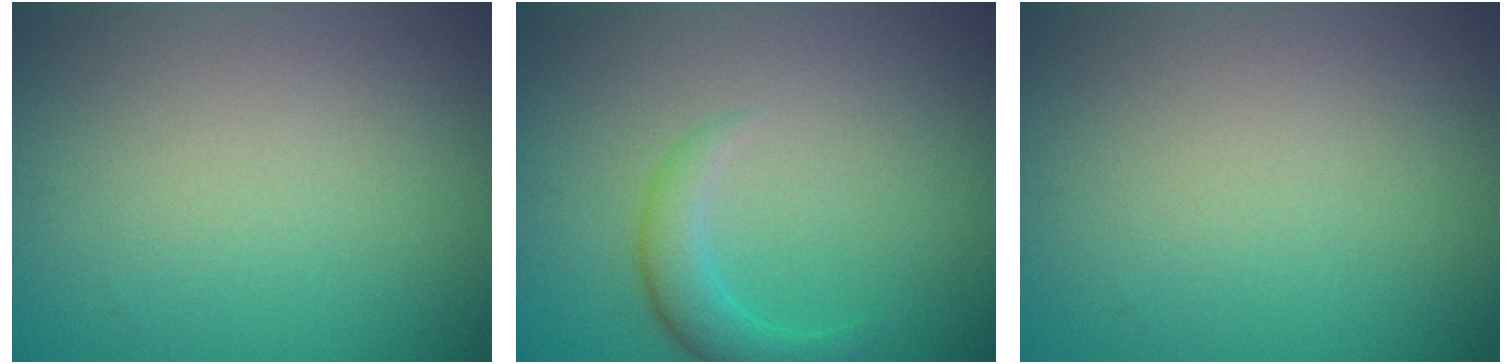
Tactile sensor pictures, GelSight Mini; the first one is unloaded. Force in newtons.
{"total": 2.5, "press": 2.5, "slide": 0.1}
{"total": 0.0}